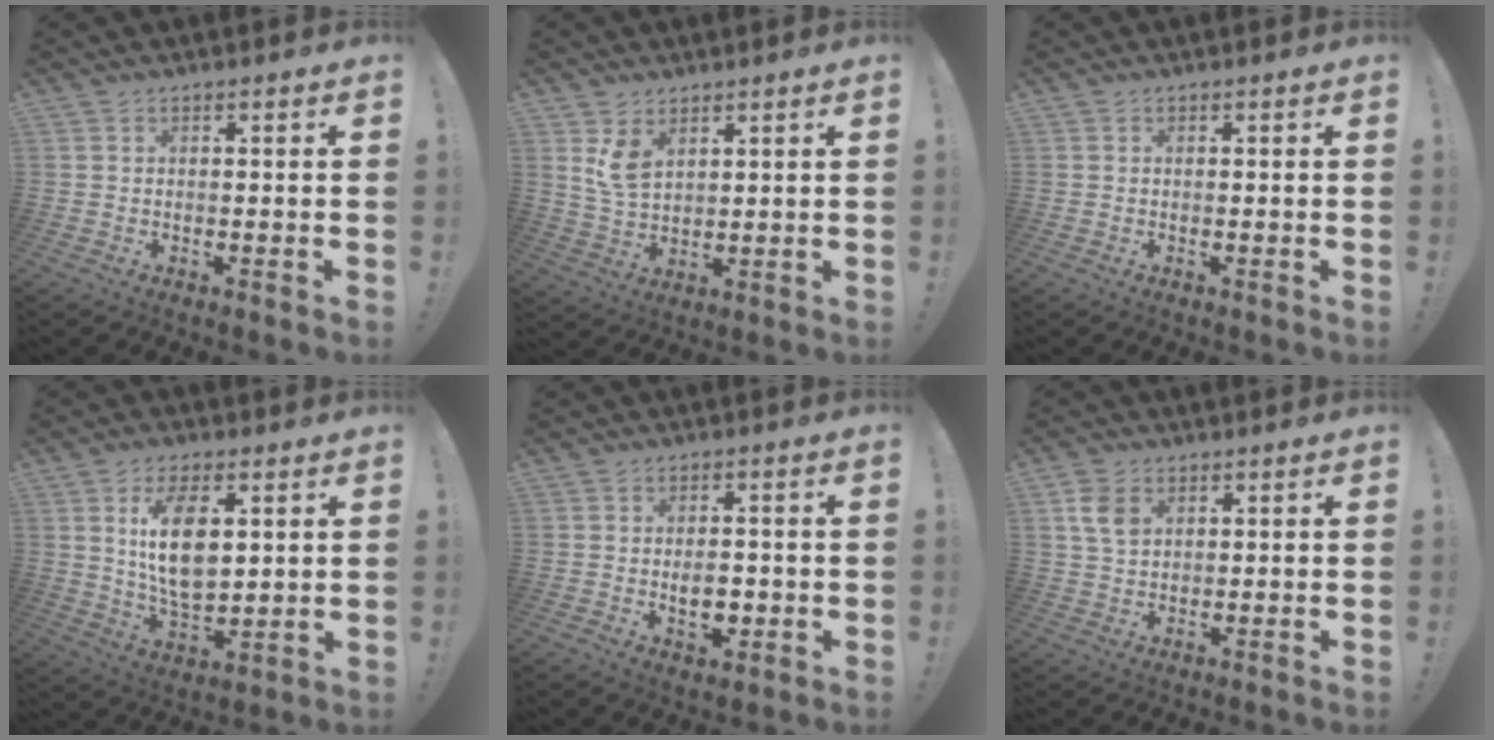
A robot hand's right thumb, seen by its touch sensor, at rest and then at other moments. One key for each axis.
{"total": 7.0, "fx": 3.6, "fy": 4.4, "fz": 4.1, "tx": -0.072, "ty": -0.018, "tz": 0.069}
{"total": 0.6, "fx": -0.1, "fy": 0.5, "fz": -0.2, "tx": -0.002, "ty": 0.004, "tz": -0.001}
{"total": 13.4, "fx": 4.0, "fy": 7.3, "fz": 10.5, "tx": -0.188, "ty": -0.015, "tz": 0.066}
{"total": 6.1, "fx": -1.0, "fy": 3.8, "fz": 4.7, "tx": -0.055, "ty": -0.001, "tz": -0.020}
{"total": 6.4, "fx": 2.3, "fy": 4.5, "fz": 3.9, "tx": -0.065, "ty": -0.002, "tz": 0.044}